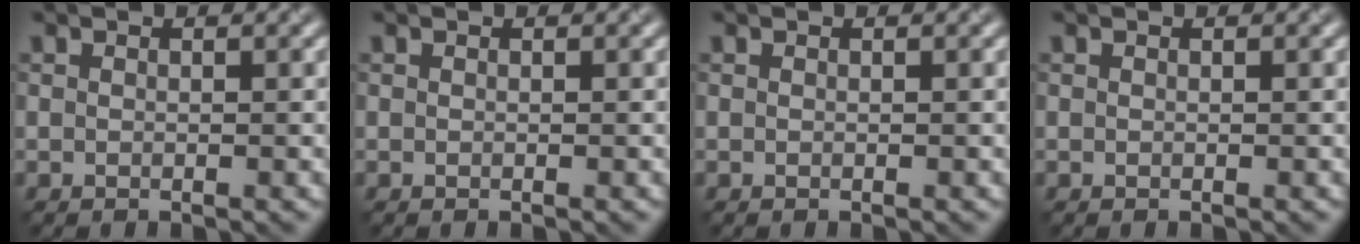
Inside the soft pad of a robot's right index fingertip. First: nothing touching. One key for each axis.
{"total": 0.0}
{"total": 0.0}
{"total": 0.0}